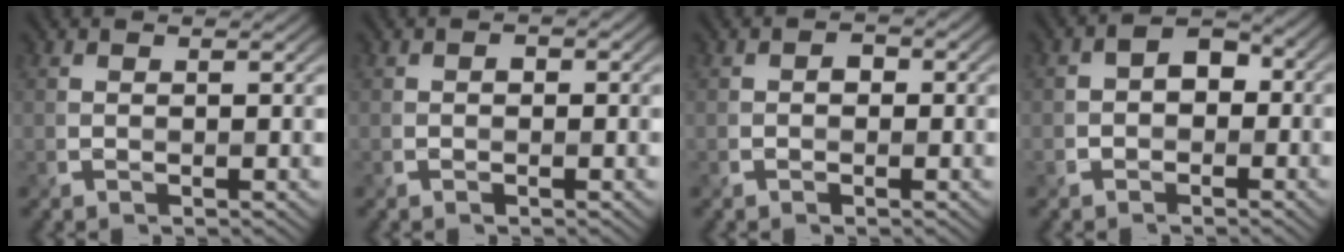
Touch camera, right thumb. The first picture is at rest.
{"total": 1.0, "force": [-0.3, 0.8, 0.5], "torque": [-0.009, -0.004, -0.004]}
{"total": 1.5, "force": [-0.4, 1.3, 0.7], "torque": [-0.008, -0.002, -0.007]}
{"total": 3.8, "force": [-0.7, 3.1, 2.2], "torque": [-0.030, 0.005, -0.019]}